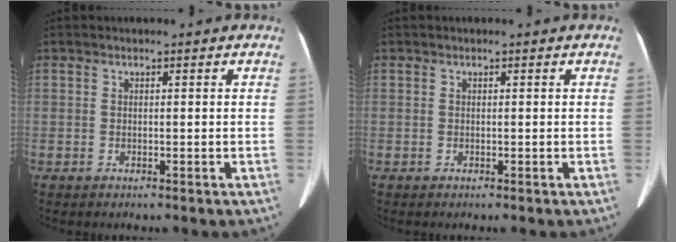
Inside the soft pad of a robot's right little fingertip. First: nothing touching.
{"total": 0.0}